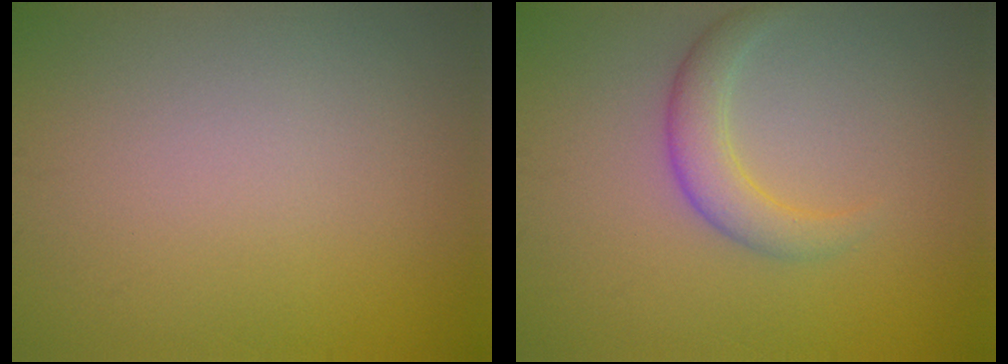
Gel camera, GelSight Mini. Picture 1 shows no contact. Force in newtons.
{"total": 3.0, "press": 3.0, "slide": 0.1}